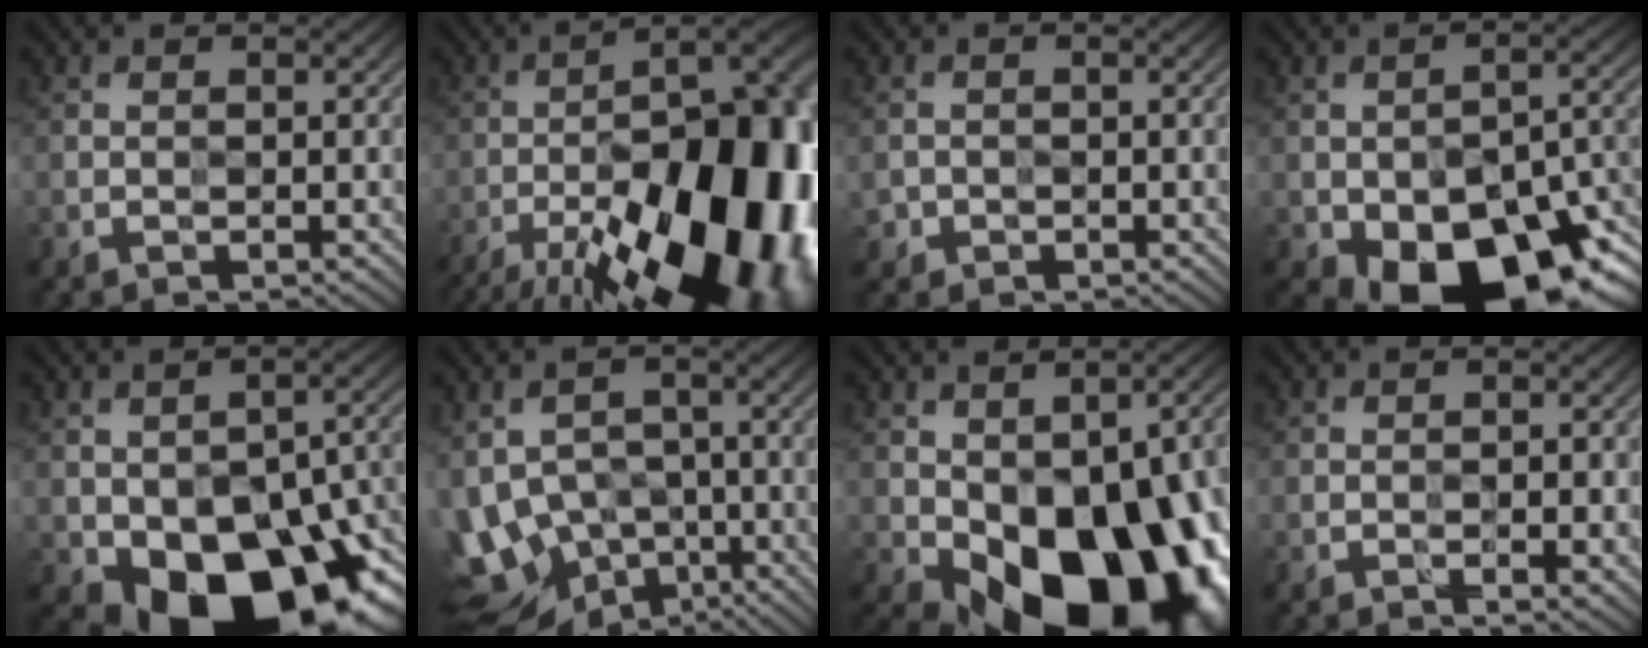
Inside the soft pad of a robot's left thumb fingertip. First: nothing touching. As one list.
[{"total": 23.2, "force": [-10.8, 9.0, 18.4], "torque": [-0.234, -0.013, -0.169]}, {"total": 1.2, "force": [-0.6, 1.1, 0.0], "torque": [0.003, -0.007, -0.016]}, {"total": 17.8, "force": [-8.9, 9.4, 12.2], "torque": [-0.188, -0.030, -0.129]}, {"total": 18.8, "force": [-7.4, 11.3, 13.1], "torque": [-0.190, -0.026, -0.097]}, {"total": 12.1, "force": [-4.0, 8.7, 7.3], "torque": [-0.177, -0.015, -0.042]}, {"total": 23.1, "force": [-8.3, 14.1, 16.4], "torque": [-0.231, -0.063, -0.081]}, {"total": 2.3, "force": [-0.4, 0.9, 2.1], "torque": [-0.030, -0.004, -0.004]}]